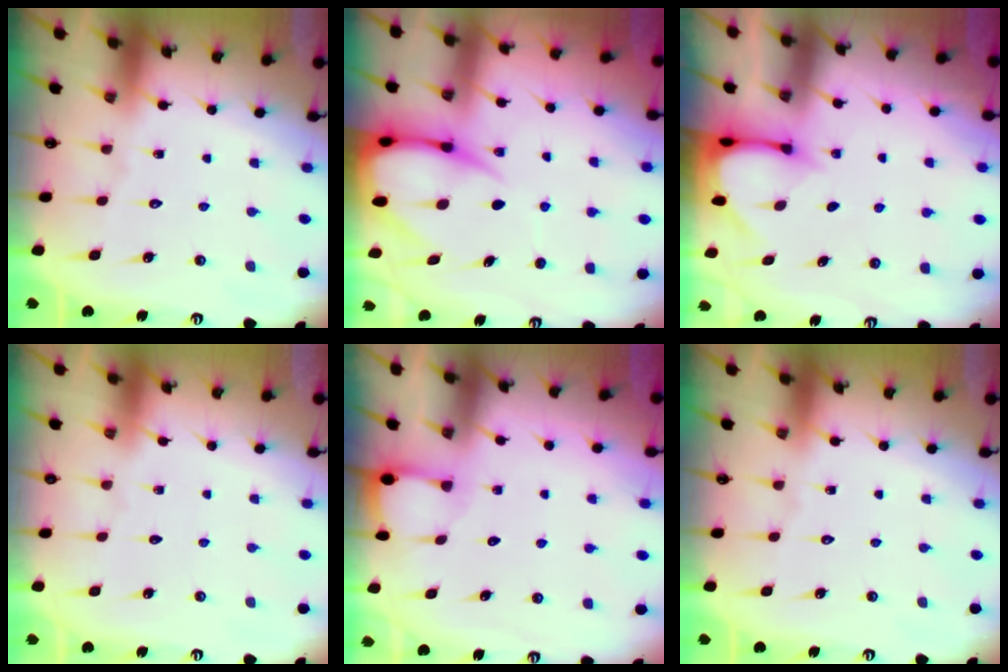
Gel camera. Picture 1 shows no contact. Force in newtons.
{"total": 9.0, "press": 8.9, "slide": 1.0}
{"total": 3.0, "press": 3.0, "slide": 0.3}
{"total": 0.0}
{"total": 2.0, "press": 2.0, "slide": 0.2}
{"total": 0.0}